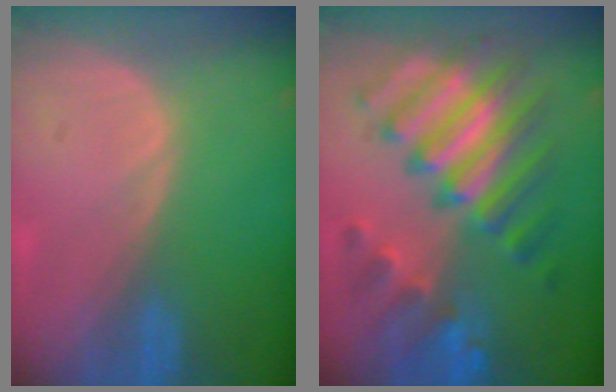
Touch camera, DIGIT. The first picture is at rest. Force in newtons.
{"total": 11.6, "press": 11.6, "slide": 1.1}